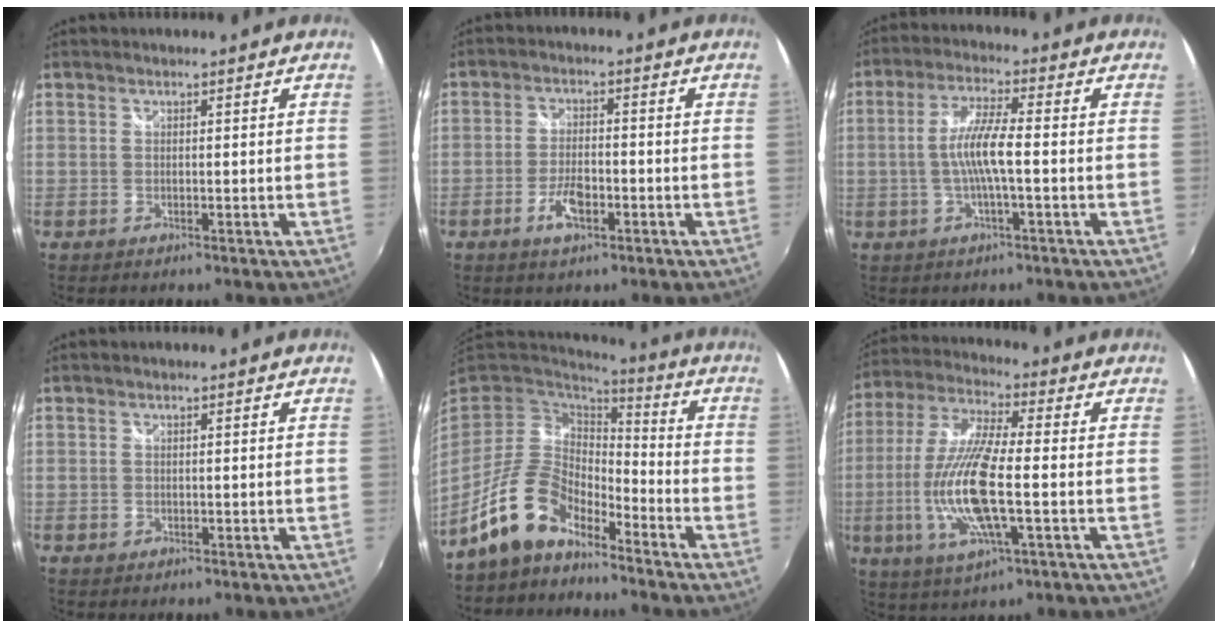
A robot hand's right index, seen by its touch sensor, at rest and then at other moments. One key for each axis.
{"total": 5.4, "fx": -2.6, "fy": 2.2, "fz": 4.2, "tx": -0.092, "ty": -0.001, "tz": -0.047}
{"total": 7.1, "fx": -1.2, "fy": 0.5, "fz": 7.0, "tx": -0.141, "ty": 0.003, "tz": -0.023}
{"total": 0.8, "fx": -0.4, "fy": 0.7, "fz": 0.1, "tx": -0.003, "ty": -0.004, "tz": -0.005}
{"total": 11.7, "fx": -8.7, "fy": 5.2, "fz": 5.9, "tx": -0.122, "ty": 0.012, "tz": -0.163}
{"total": 15.9, "fx": -3.0, "fy": 3.5, "fz": 15.2, "tx": -0.312, "ty": -0.013, "tz": -0.058}